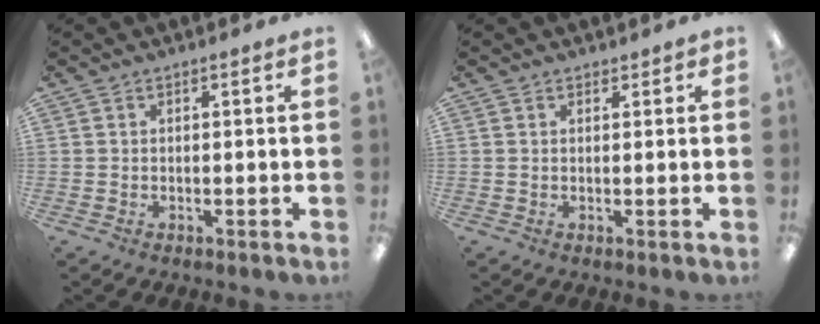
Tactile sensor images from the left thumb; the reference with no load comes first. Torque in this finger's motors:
{"motor_torque": [-0.06, 0.12, -0.34, 0.00, -0.01]}